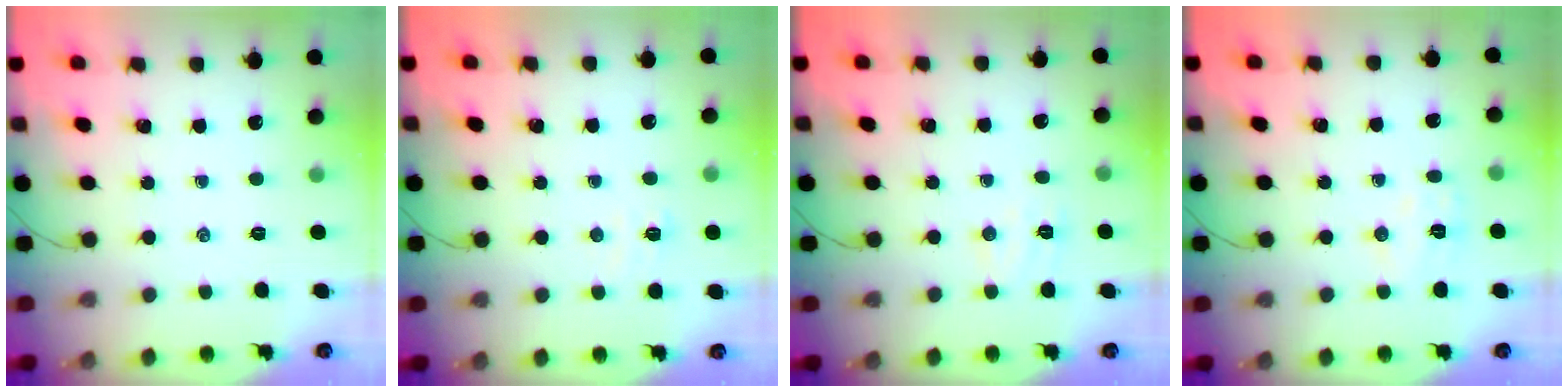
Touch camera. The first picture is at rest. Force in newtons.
{"total": 4.0, "press": 3.9, "slide": 1.0}
{"total": 5.5, "press": 5.4, "slide": 1.2}
{"total": 5.7, "press": 5.6, "slide": 1.2}